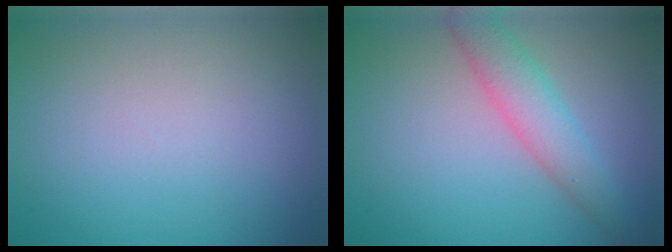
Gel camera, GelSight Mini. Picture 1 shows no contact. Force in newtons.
{"total": 3.7, "press": 3.7, "slide": 0.1}